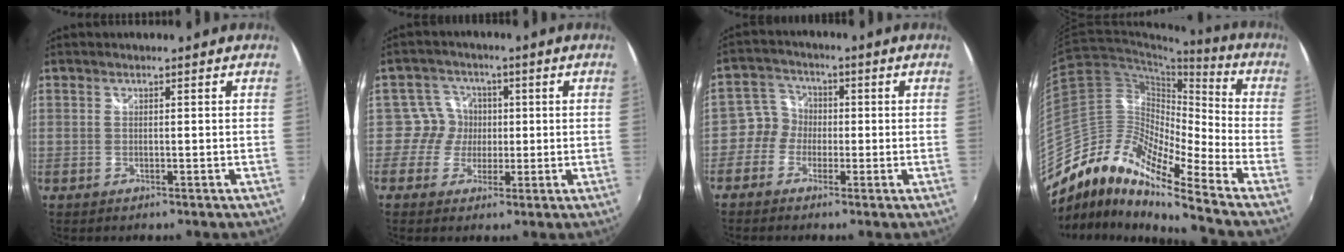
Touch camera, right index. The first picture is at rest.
{"total": 5.0, "force": [-0.4, 5.0, -0.6], "torque": [0.025, 0.011, -0.018]}
{"total": 4.8, "force": [-1.7, 4.5, 0.3], "torque": [-0.003, 0.020, -0.046]}
{"total": 11.3, "force": [-8.8, 1.8, 6.9], "torque": [-0.112, 0.016, -0.194]}